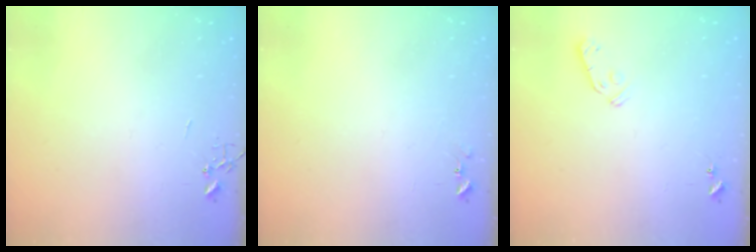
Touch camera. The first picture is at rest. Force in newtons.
{"total": 6.0, "press": 5.9, "slide": 0.6}
{"total": 5.9, "press": 5.9, "slide": 0.6}